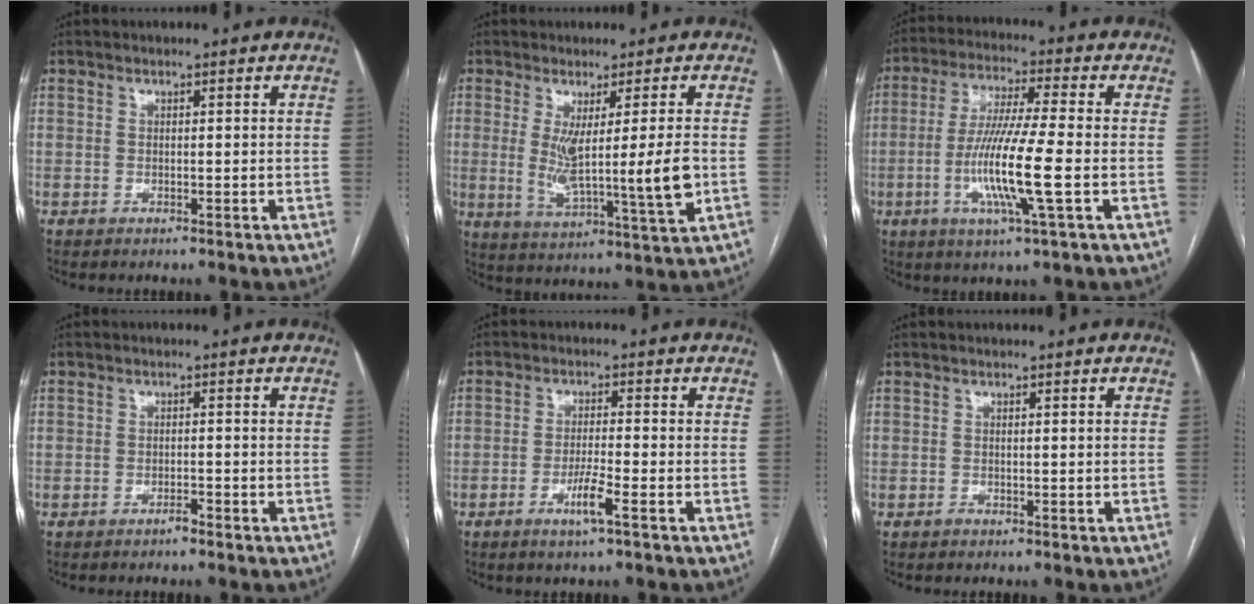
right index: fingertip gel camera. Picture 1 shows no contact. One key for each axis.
{"total": 10.8, "fx": 0.5, "fy": -0.3, "fz": 10.8, "tx": -0.192, "ty": -0.031, "tz": 0.012}
{"total": 12.1, "fx": -2.8, "fy": -0.3, "fz": 11.8, "tx": -0.236, "ty": -0.014, "tz": -0.061}
{"total": 1.1, "fx": -0.9, "fy": 0.1, "fz": 0.5, "tx": -0.009, "ty": 0.001, "tz": -0.015}
{"total": 4.1, "fx": -2.1, "fy": -0.3, "fz": 3.5, "tx": -0.070, "ty": -0.009, "tz": -0.042}
{"total": 0.0}